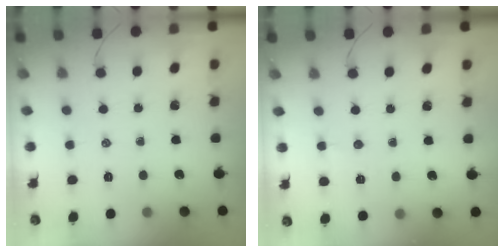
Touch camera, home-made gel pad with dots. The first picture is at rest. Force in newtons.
{"total": 2.9, "press": 2.7, "slide": 1.0}